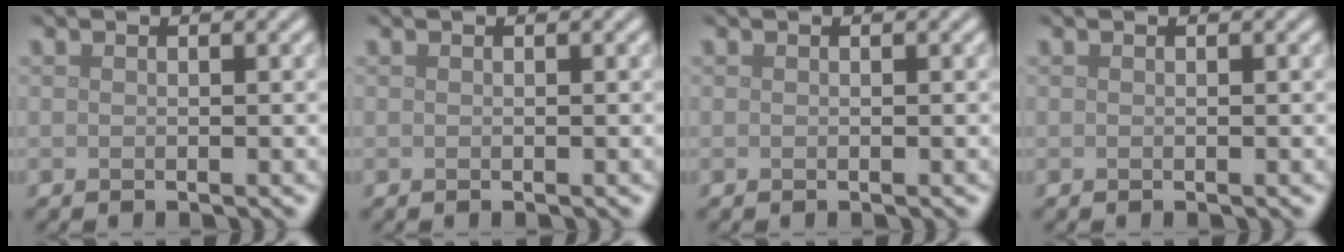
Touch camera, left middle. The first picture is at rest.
{"total": 0.0}
{"total": 0.0}
{"total": 0.0}